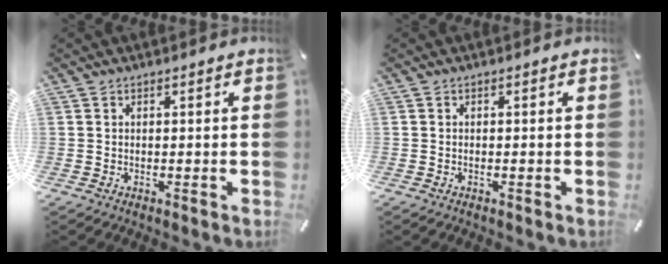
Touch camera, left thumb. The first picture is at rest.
{"total": 0.6, "force": [-0.4, 0.3, 0.3], "torque": [-0.006, 0.000, -0.009]}